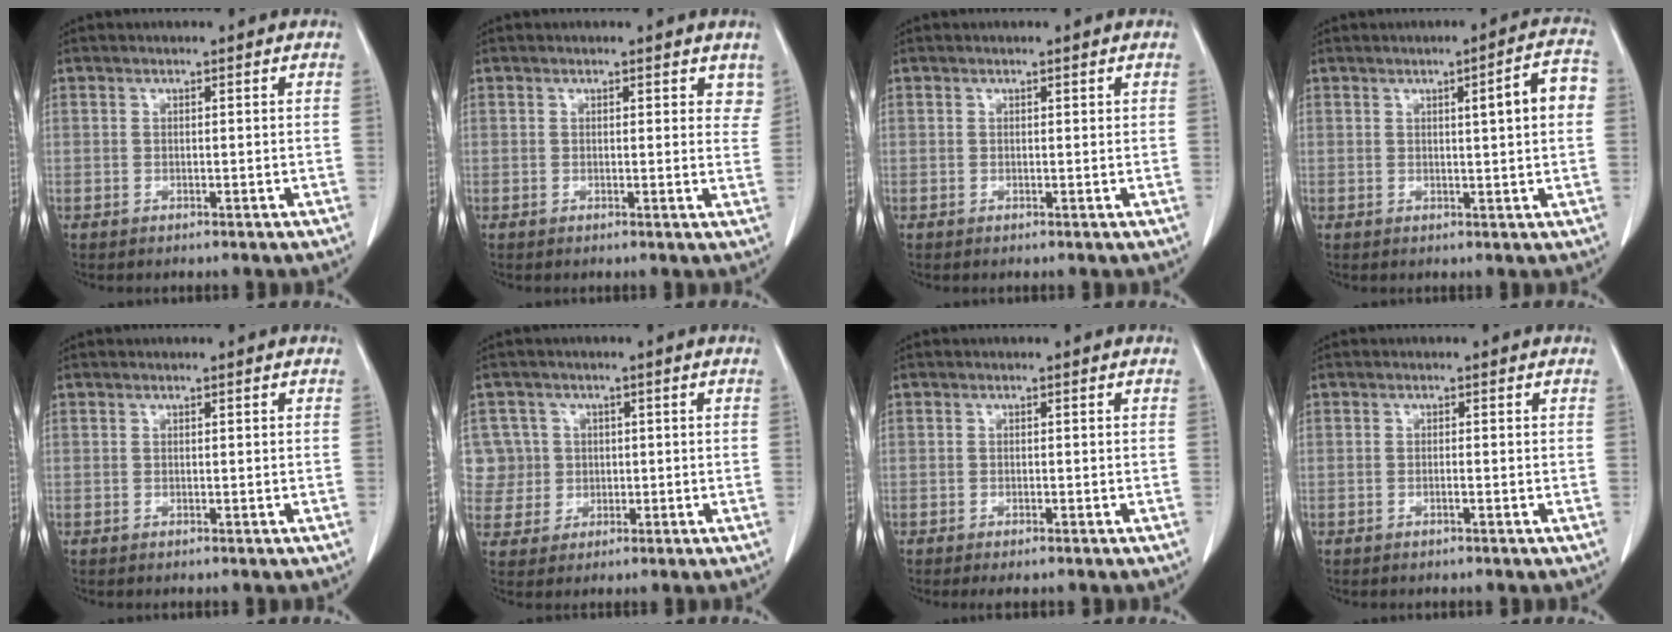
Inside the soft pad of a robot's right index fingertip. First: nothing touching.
{"total": 3.3, "force": [2.5, 1.6, 1.2], "torque": [0.008, -0.006, 0.016]}
{"total": 0.0}
{"total": 6.4, "force": [1.2, 0.3, 6.3], "torque": [-0.083, 0.010, 0.011]}
{"total": 0.0}
{"total": 7.4, "force": [1.2, 7.3, -0.1], "torque": [0.002, 0.035, 0.035]}
{"total": 1.2, "force": [-0.8, 0.1, 0.8], "torque": [-0.016, -0.004, -0.011]}
{"total": 0.5, "force": [-0.2, -0.1, 0.5], "torque": [-0.008, 0.003, -0.004]}